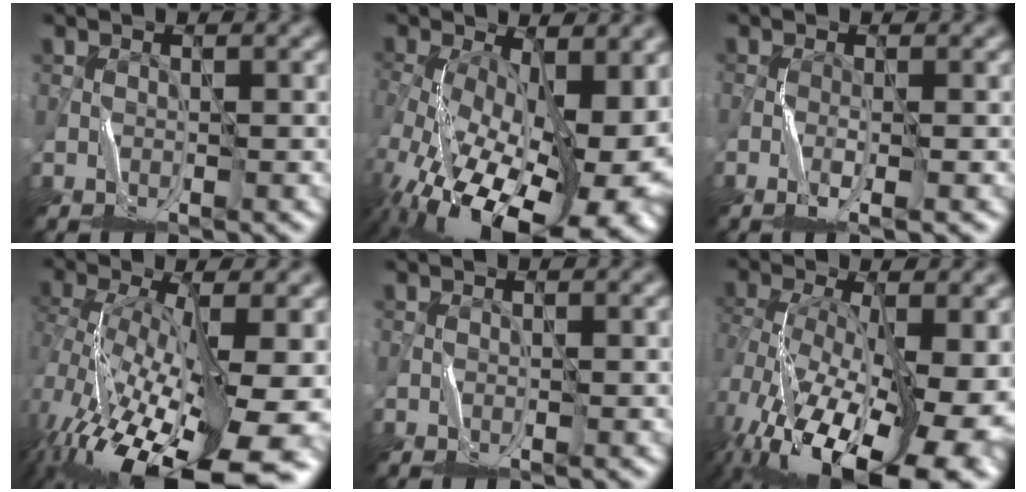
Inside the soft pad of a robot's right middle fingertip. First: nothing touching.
{"total": 18.3, "force": [-4.7, 9.5, 14.8], "torque": [-0.266, -0.036, -0.052]}
{"total": 1.5, "force": [-0.5, 0.2, 1.4], "torque": [-0.032, 0.002, -0.014]}
{"total": 15.3, "force": [-6.1, 5.6, 12.9], "torque": [-0.246, -0.003, -0.092]}
{"total": 0.0}
{"total": 17.3, "force": [-6.1, 8.3, 13.9], "torque": [-0.235, -0.026, -0.069]}